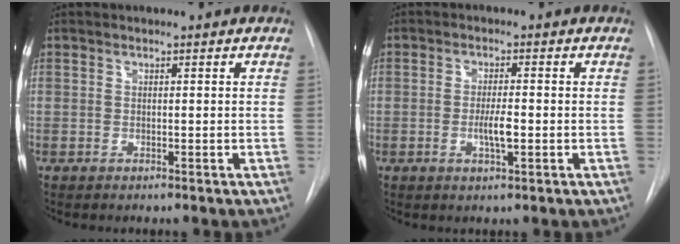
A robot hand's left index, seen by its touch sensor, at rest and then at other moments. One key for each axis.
{"total": 3.3, "fx": -0.7, "fy": 0.6, "fz": 3.2, "tx": -0.060, "ty": -0.003, "tz": -0.011}